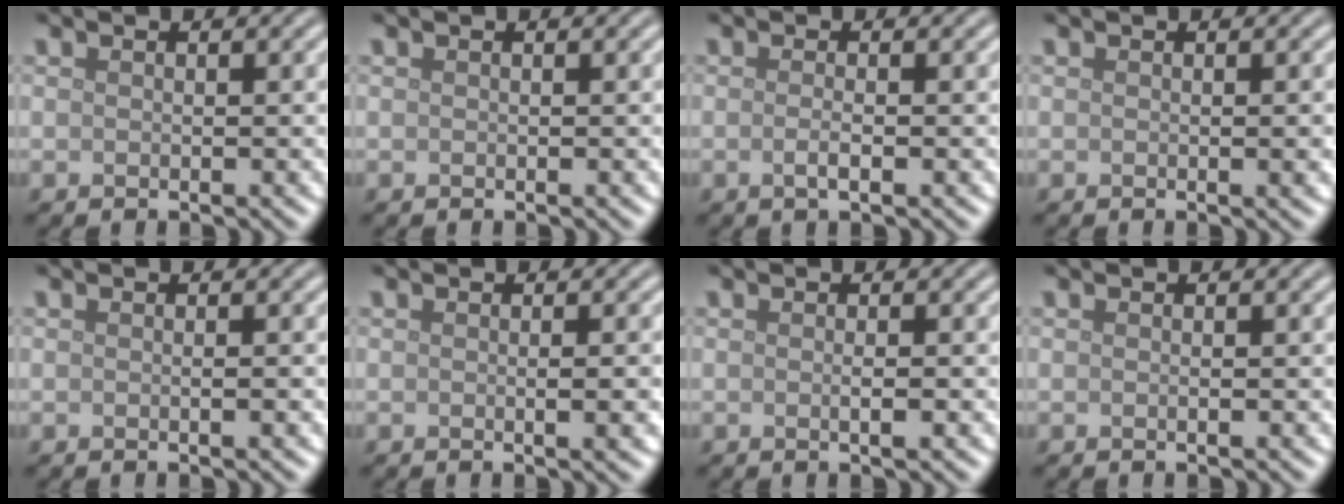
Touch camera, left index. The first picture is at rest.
{"total": 0.0}
{"total": 1.4, "force": [-0.3, 0.4, 1.3], "torque": [-0.021, -0.003, -0.009]}
{"total": 1.2, "force": [0.0, 0.2, 1.2], "torque": [-0.012, 0.001, -0.001]}
{"total": 0.7, "force": [-0.1, 0.1, 0.7], "torque": [-0.008, 0.001, -0.002]}
{"total": 2.1, "force": [-0.1, 0.5, 2.1], "torque": [-0.023, 0.001, -0.004]}
{"total": 1.3, "force": [-0.1, 0.3, 1.2], "torque": [-0.015, 0.000, -0.004]}
{"total": 0.0}